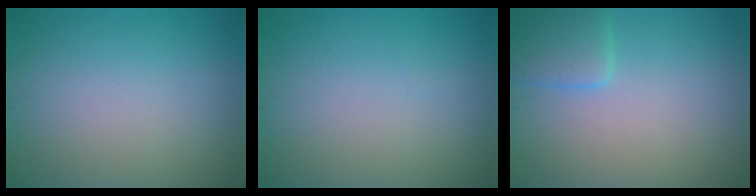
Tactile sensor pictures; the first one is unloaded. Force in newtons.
{"total": 0.0}
{"total": 2.6, "press": 2.6, "slide": 0.1}